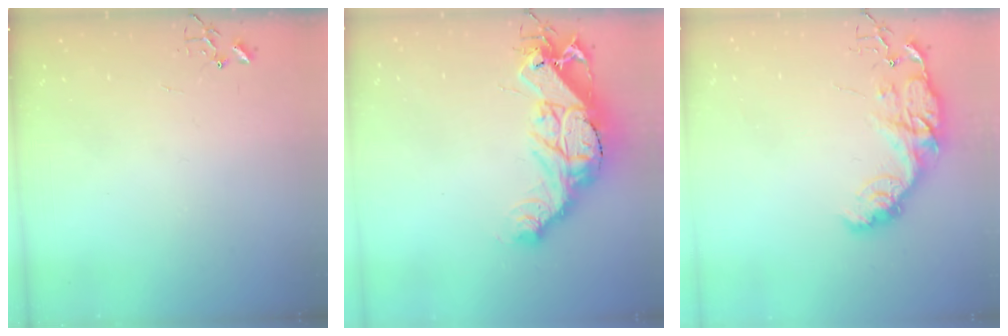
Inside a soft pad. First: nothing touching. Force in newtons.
{"total": 21.5, "press": 21.4, "slide": 1.7}
{"total": 14.8, "press": 14.8, "slide": 1.1}